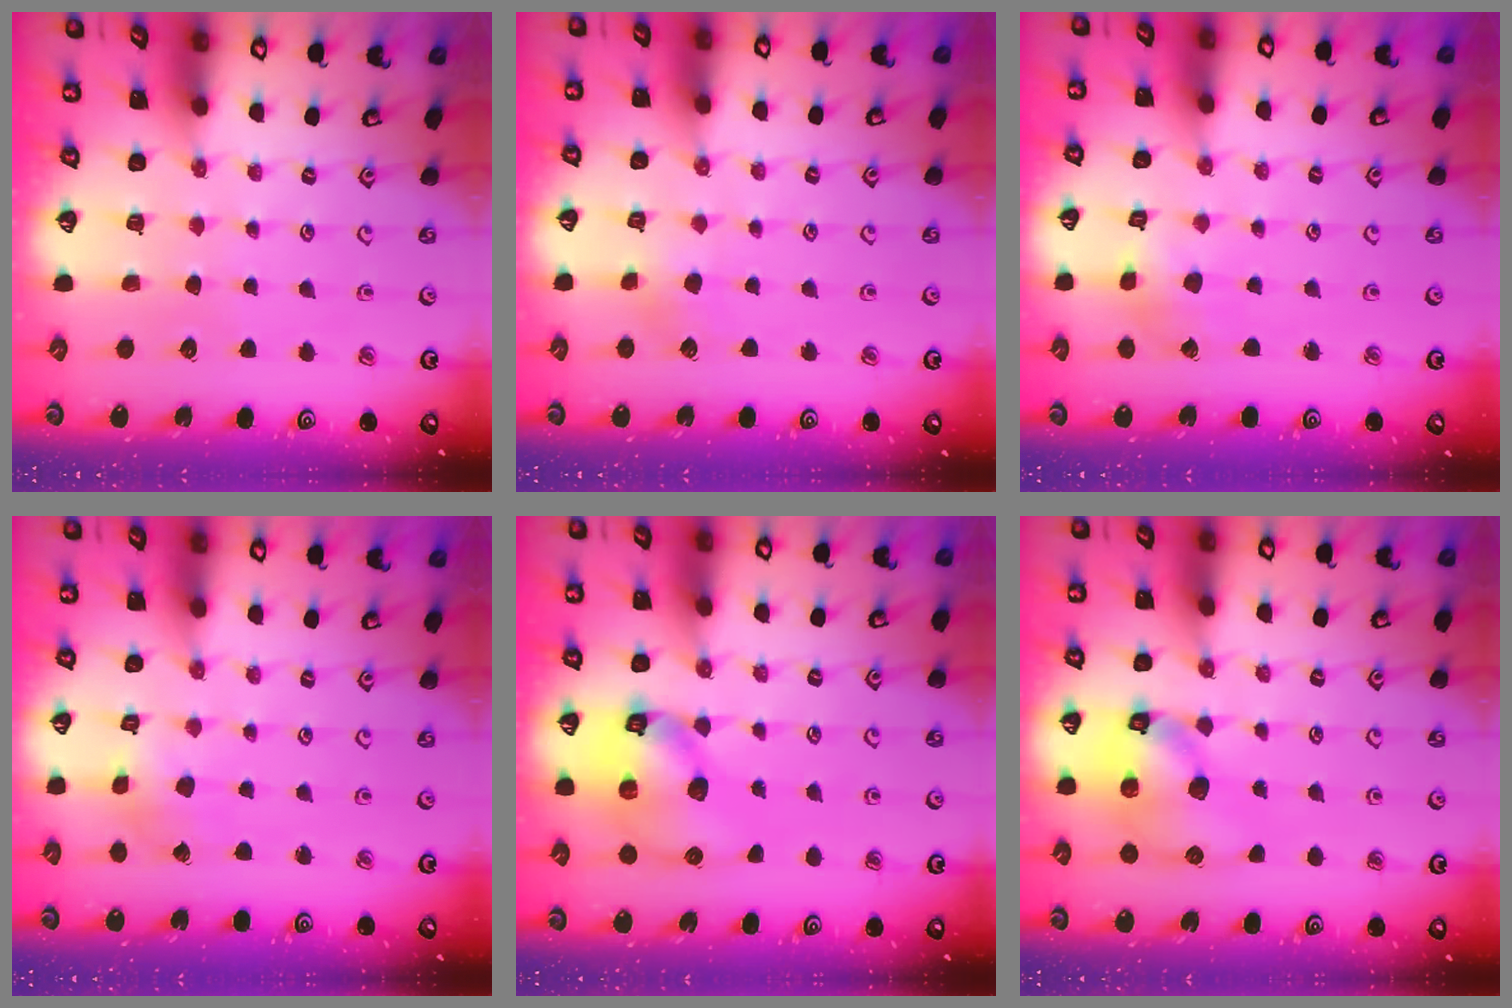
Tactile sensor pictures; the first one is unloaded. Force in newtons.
{"total": 2.9, "press": 2.9, "slide": 0.2}
{"total": 2.7, "press": 2.7, "slide": 0.2}
{"total": 2.2, "press": 2.2, "slide": 0.2}
{"total": 12.4, "press": 12.3, "slide": 1.9}
{"total": 12.3, "press": 12.1, "slide": 2.1}